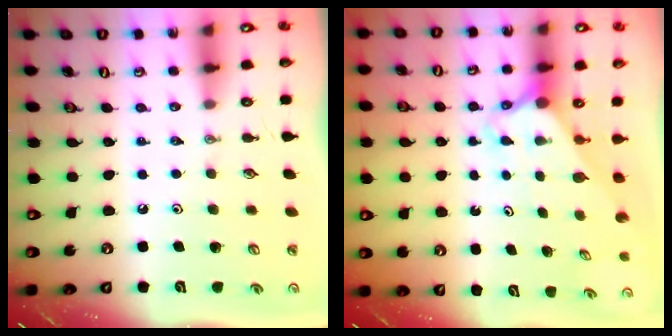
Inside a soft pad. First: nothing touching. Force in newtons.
{"total": 2.6, "press": 2.6, "slide": 0.2}